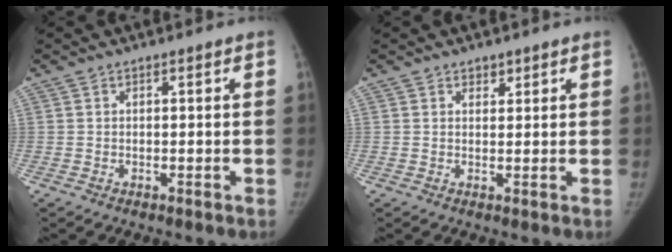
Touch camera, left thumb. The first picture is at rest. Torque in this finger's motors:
{"motor_torque": [-0.32, 0.00, 0.04, 0.32, -0.08]}